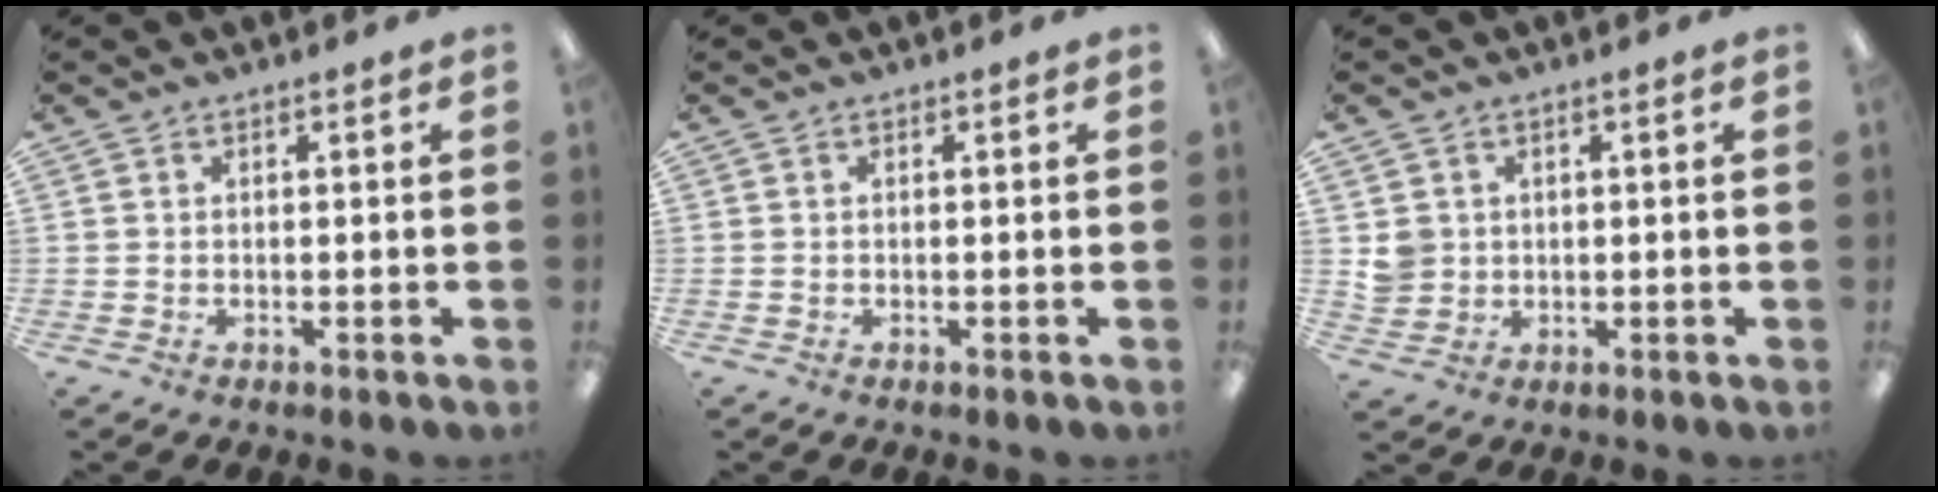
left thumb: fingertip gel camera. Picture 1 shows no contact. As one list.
[{"total": 0.0}, {"total": 4.0, "force": [1.0, 3.9, 0.4], "torque": [-0.011, 0.006, 0.019]}]